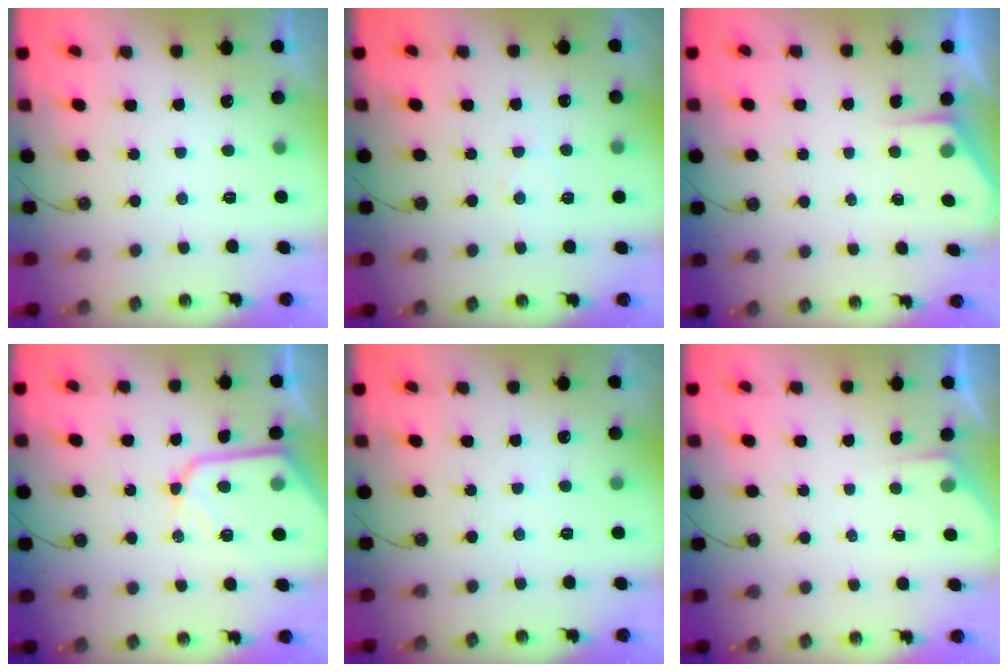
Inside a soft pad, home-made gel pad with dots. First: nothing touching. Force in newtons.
{"total": 5.5, "press": 5.5, "slide": 0.5}
{"total": 2.1, "press": 2.1, "slide": 0.2}
{"total": 12.7, "press": 12.6, "slide": 1.2}
{"total": 2.1, "press": 2.0, "slide": 0.4}
{"total": 3.1, "press": 3.1, "slide": 0.4}